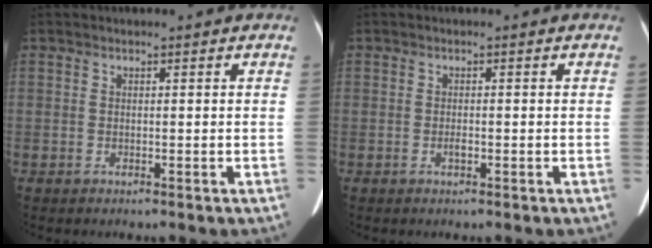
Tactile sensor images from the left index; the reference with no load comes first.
{"total": 0.8, "force": [-0.4, 0.2, 0.6], "torque": [-0.015, 0.000, -0.007]}